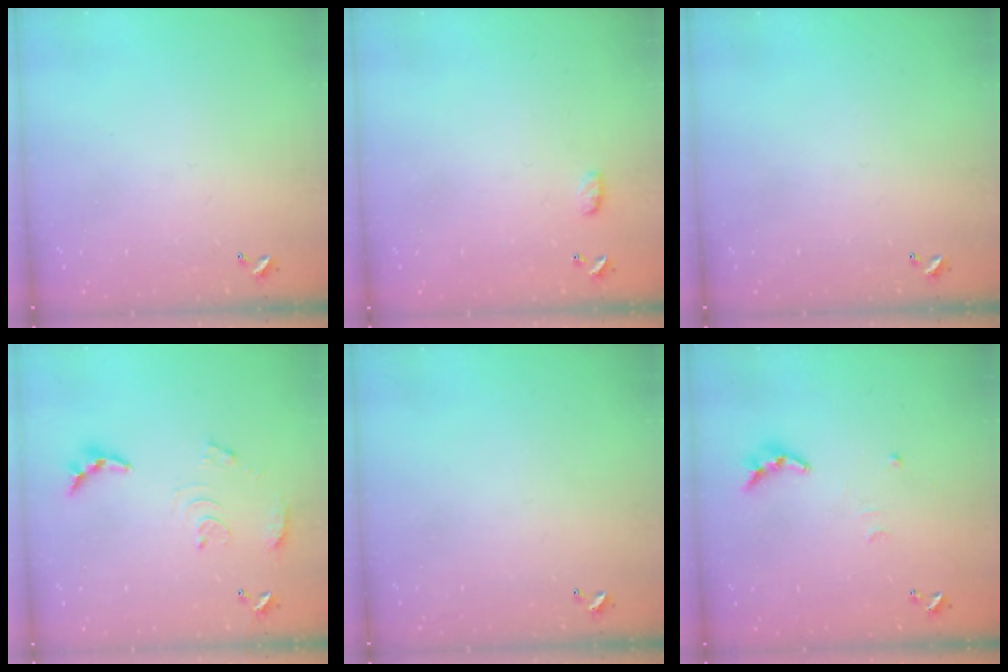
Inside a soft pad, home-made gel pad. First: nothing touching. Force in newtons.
{"total": 3.4, "press": 3.4, "slide": 0.5}
{"total": 0.0}
{"total": 10.6, "press": 10.6, "slide": 0.8}
{"total": 0.0}
{"total": 7.9, "press": 7.9, "slide": 0.2}